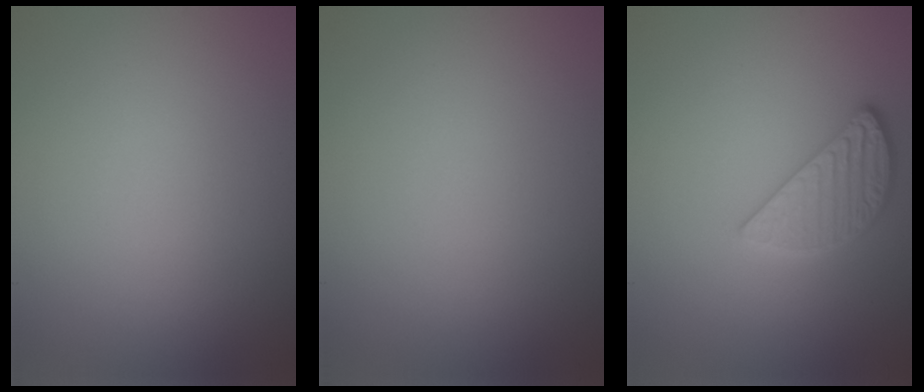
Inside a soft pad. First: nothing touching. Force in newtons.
{"total": 0.0}
{"total": 2.8, "press": 2.8, "slide": 0.6}